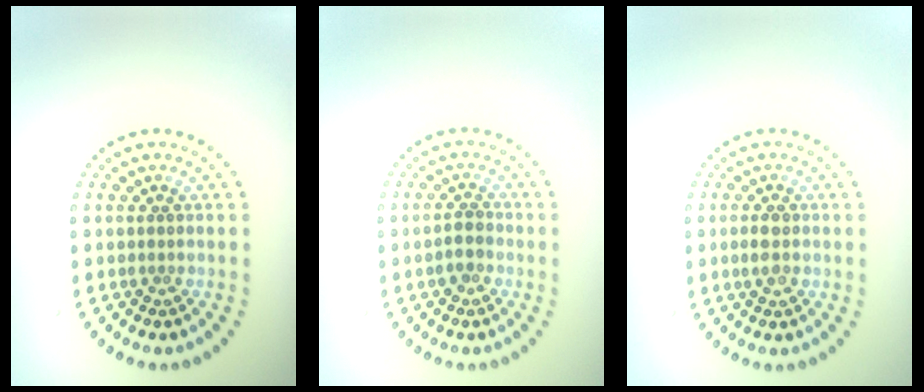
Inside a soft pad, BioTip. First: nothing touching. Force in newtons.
{"total": 1.4, "press": 1.2, "slide": 0.6}
{"total": 1.5, "press": 1.5, "slide": 0.1}